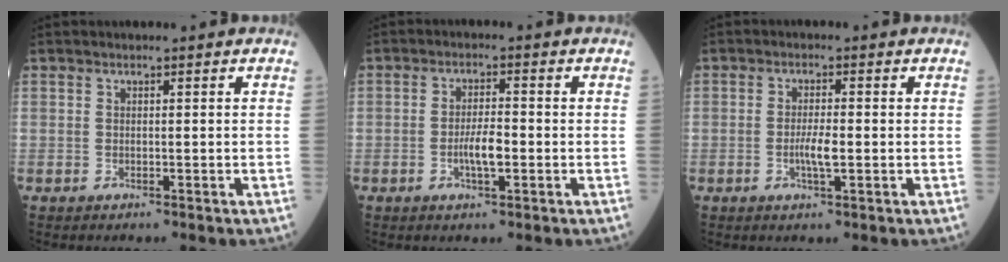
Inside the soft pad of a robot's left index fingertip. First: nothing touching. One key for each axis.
{"total": 3.7, "fx": -1.1, "fy": 0.9, "fz": 3.4, "tx": -0.061, "ty": 0.001, "tz": -0.020}
{"total": 2.9, "fx": -0.7, "fy": 0.4, "fz": 2.8, "tx": -0.049, "ty": -0.002, "tz": -0.013}